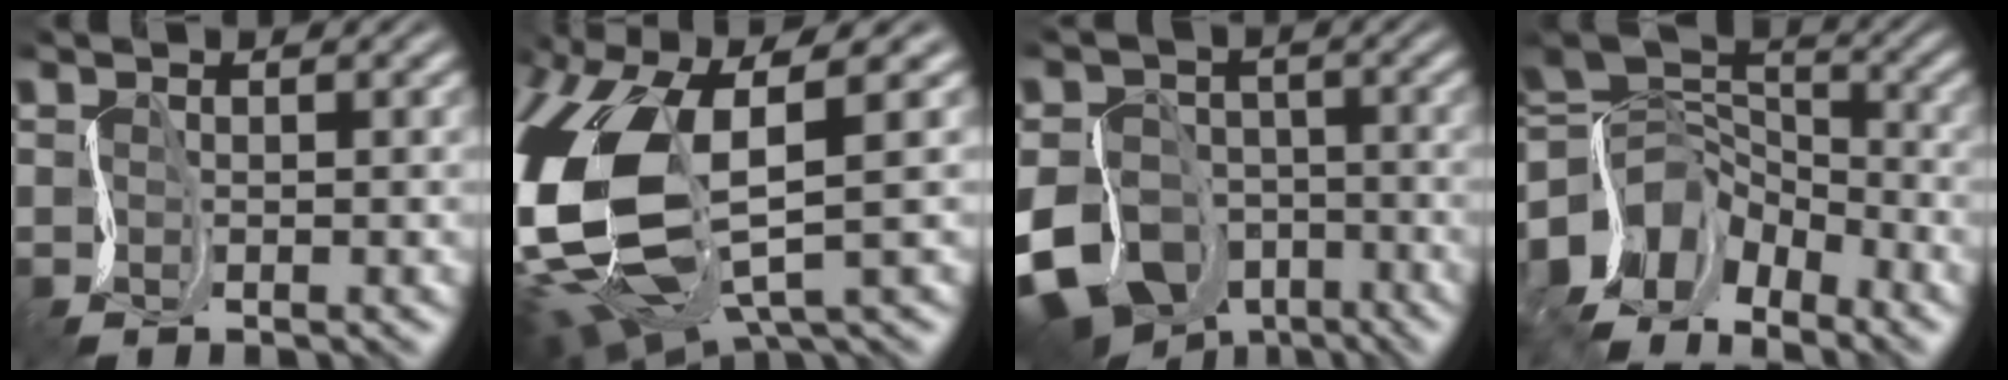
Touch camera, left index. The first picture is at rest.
{"total": 13.6, "force": [-1.1, 7.1, 11.6], "torque": [-0.284, -0.019, -0.012]}
{"total": 12.6, "force": [-6.5, 8.9, 6.0], "torque": [-0.131, -0.032, -0.118]}
{"total": 10.4, "force": [-5.9, 6.6, 5.4], "torque": [-0.119, 0.006, -0.124]}